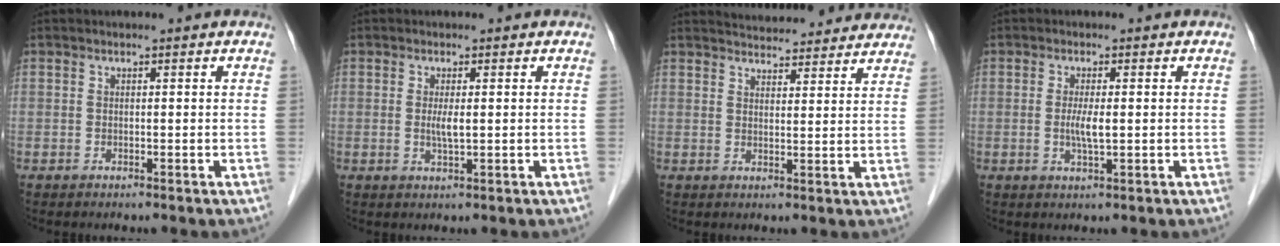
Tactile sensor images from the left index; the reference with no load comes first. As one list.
[{"total": 2.0, "force": [0.1, 0.3, 2.0], "torque": [-0.046, -0.004, 0.004]}, {"total": 14.7, "force": [14.0, 2.9, 3.6], "torque": [-0.035, 0.017, 0.168]}, {"total": 2.8, "force": [-0.1, 0.4, 2.8], "torque": [-0.061, -0.005, -0.001]}]